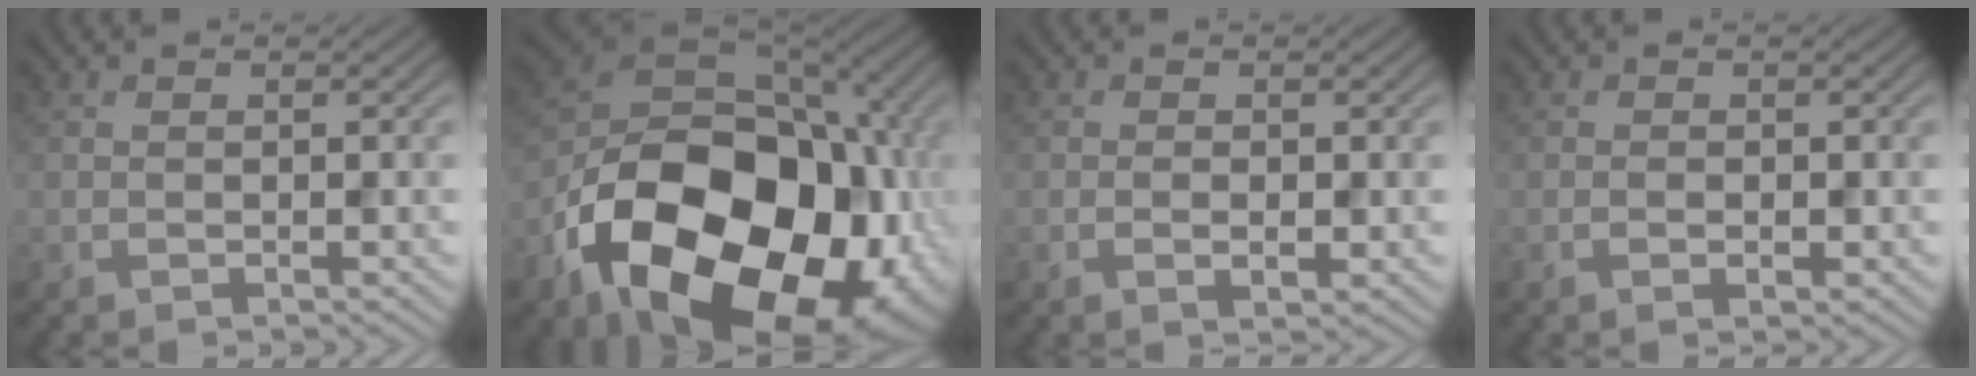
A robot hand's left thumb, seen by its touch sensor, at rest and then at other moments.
{"total": 22.5, "force": [-8.3, 15.0, 14.6], "torque": [-0.315, -0.055, -0.108]}
{"total": 1.6, "force": [-0.3, 0.9, 1.4], "torque": [-0.027, -0.006, -0.002]}
{"total": 0.9, "force": [-0.3, 0.5, 0.7], "torque": [-0.014, -0.003, -0.003]}